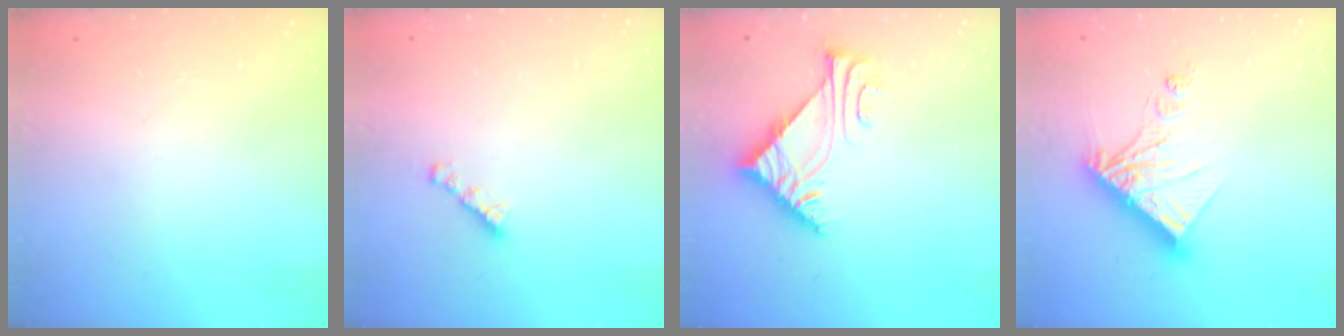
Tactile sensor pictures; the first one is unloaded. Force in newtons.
{"total": 3.0, "press": 3.0, "slide": 0.1}
{"total": 7.4, "press": 7.4, "slide": 0.3}
{"total": 12.2, "press": 12.1, "slide": 0.9}